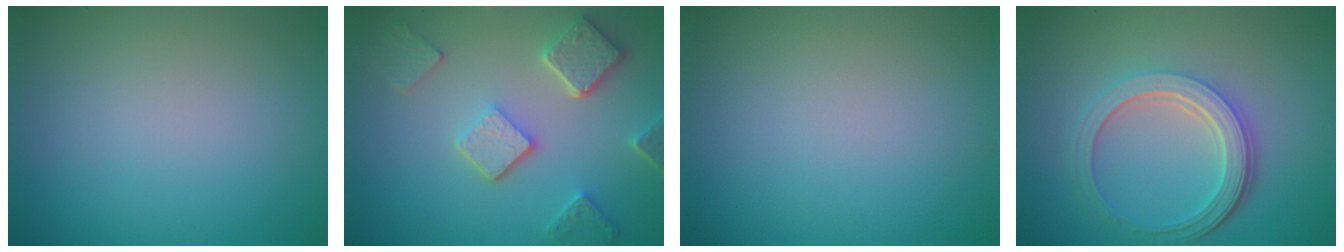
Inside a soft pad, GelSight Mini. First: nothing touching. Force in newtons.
{"total": 5.0, "press": 3.8, "slide": 3.2}
{"total": 0.0}
{"total": 5.1, "press": 3.8, "slide": 3.4}